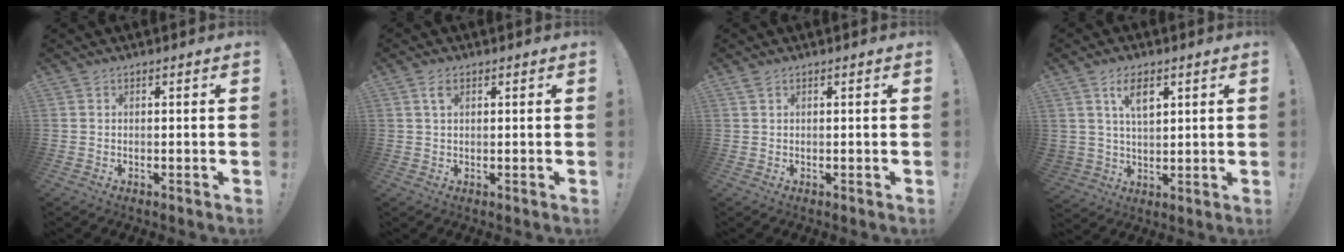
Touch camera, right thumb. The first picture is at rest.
{"total": 2.8, "force": [1.3, 1.4, 2.1], "torque": [-0.035, -0.001, 0.021]}
{"total": 1.0, "force": [0.7, 0.3, 0.7], "torque": [-0.014, 0.001, 0.013]}
{"total": 8.0, "force": [4.5, 5.0, 4.4], "torque": [-0.074, -0.018, 0.082]}